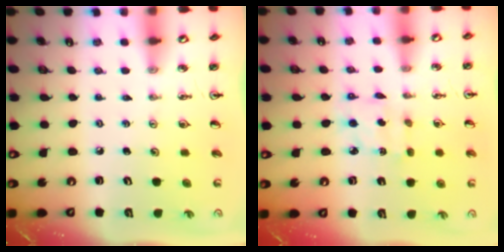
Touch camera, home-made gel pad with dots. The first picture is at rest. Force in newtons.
{"total": 2.9, "press": 2.9, "slide": 0.1}